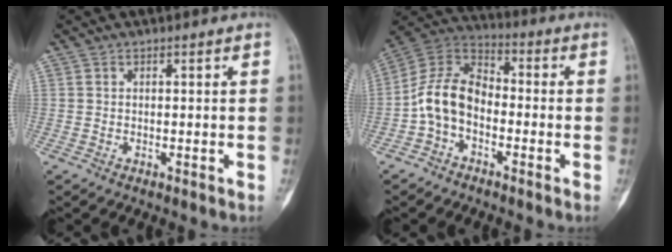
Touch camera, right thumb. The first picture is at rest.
{"total": 10.7, "force": [-3.0, 7.2, 7.3], "torque": [-0.132, 0.048, -0.072]}